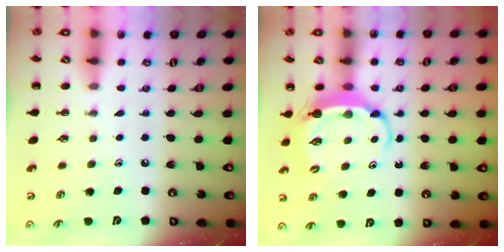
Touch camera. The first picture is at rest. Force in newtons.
{"total": 5.9, "press": 5.8, "slide": 0.7}